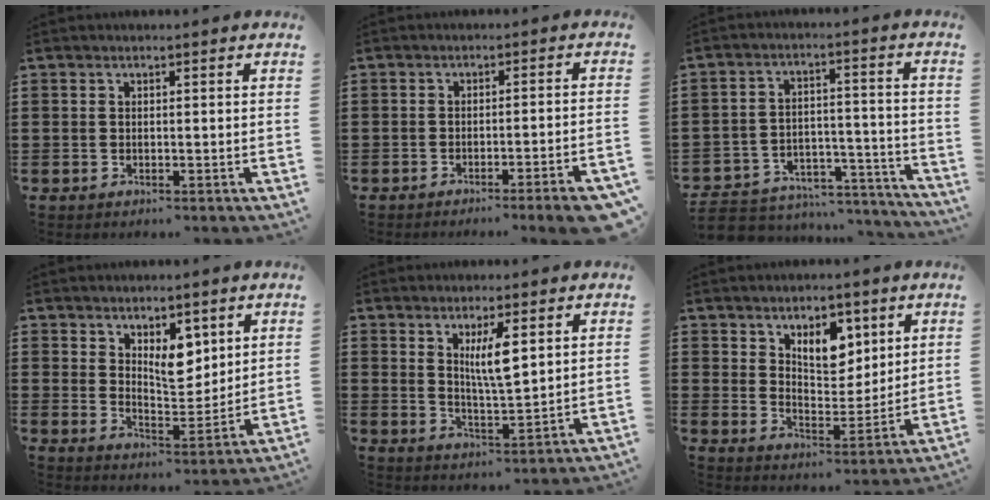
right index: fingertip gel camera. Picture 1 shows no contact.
{"total": 3.5, "force": [-2.8, -0.4, 2.1], "torque": [-0.034, -0.011, -0.052]}
{"total": 5.1, "force": [-4.8, 1.5, 0.9], "torque": [-0.024, 0.009, -0.098]}
{"total": 6.8, "force": [3.9, 3.6, 4.3], "torque": [-0.064, -0.014, 0.066]}
{"total": 5.5, "force": [2.3, 1.3, 4.9], "torque": [-0.093, -0.001, 0.037]}
{"total": 7.3, "force": [4.2, 4.3, 4.1], "torque": [-0.075, -0.006, 0.074]}